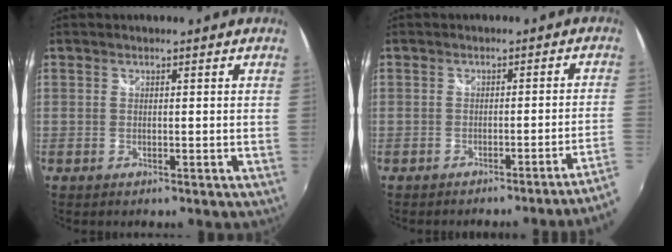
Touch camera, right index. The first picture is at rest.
{"total": 3.8, "force": [-2.3, -1.5, 2.6], "torque": [-0.045, -0.010, -0.025]}